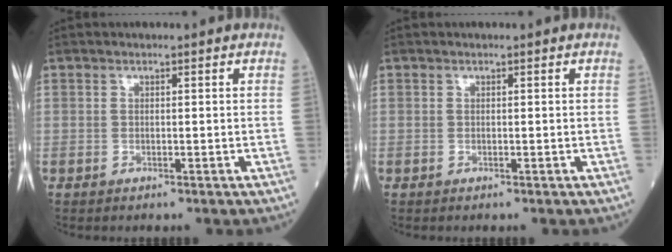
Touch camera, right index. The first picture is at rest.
{"total": 0.0}